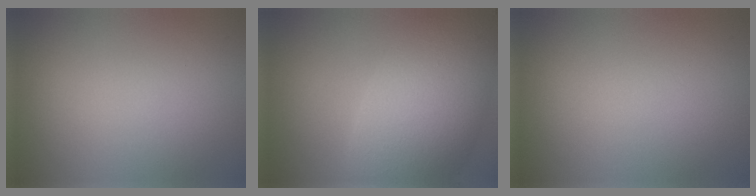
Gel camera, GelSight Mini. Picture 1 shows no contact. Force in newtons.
{"total": 10.4, "press": 10.4, "slide": 0.2}
{"total": 0.0}